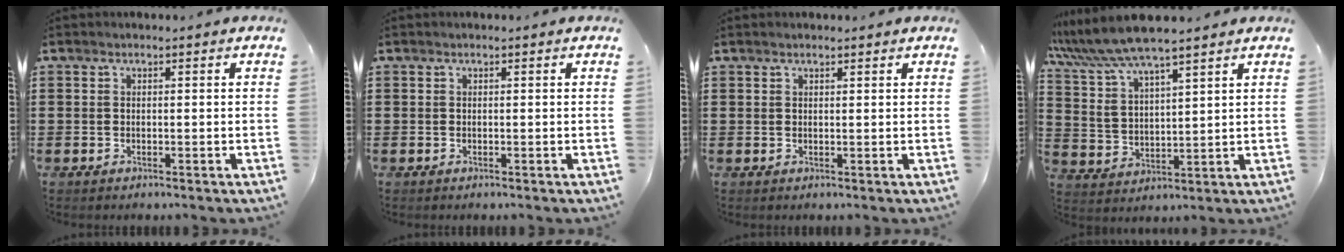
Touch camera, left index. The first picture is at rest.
{"total": 0.0}
{"total": 1.0, "force": [0.8, 0.0, 0.5], "torque": [-0.011, 0.000, 0.015]}
{"total": 7.5, "force": [6.4, 0.8, 3.9], "torque": [-0.097, -0.026, 0.113]}